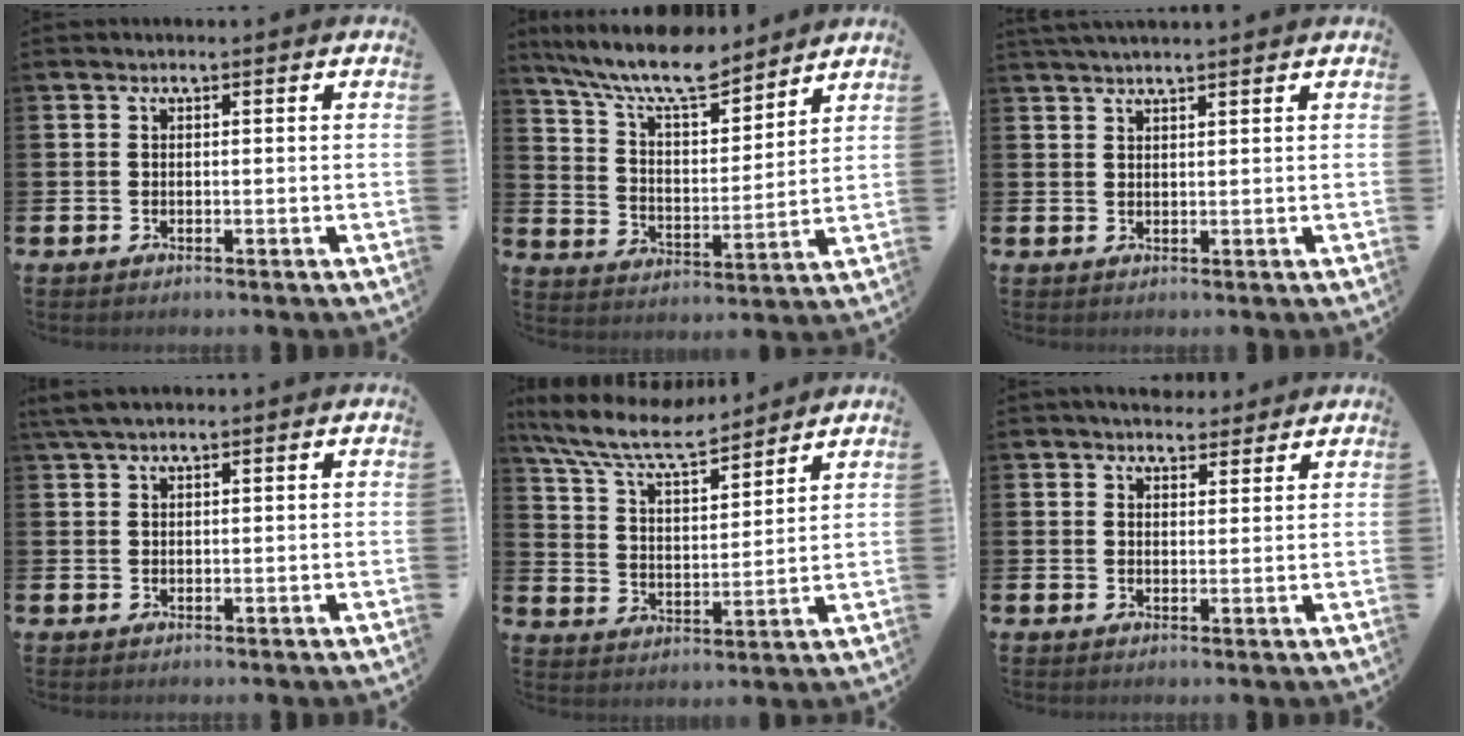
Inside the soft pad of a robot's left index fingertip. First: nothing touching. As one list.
[{"total": 10.6, "force": [9.5, 2.1, 4.2], "torque": [-0.106, -0.058, 0.166]}, {"total": 2.1, "force": [2.0, -0.1, 0.5], "torque": [-0.010, -0.005, 0.037]}, {"total": 2.5, "force": [1.9, 0.7, 1.5], "torque": [-0.030, 0.005, 0.034]}, {"total": 9.0, "force": [8.1, 1.5, 3.6], "torque": [-0.105, -0.043, 0.142]}, {"total": 3.9, "force": [3.7, 1.3, 0.1], "torque": [0.000, -0.016, 0.068]}]